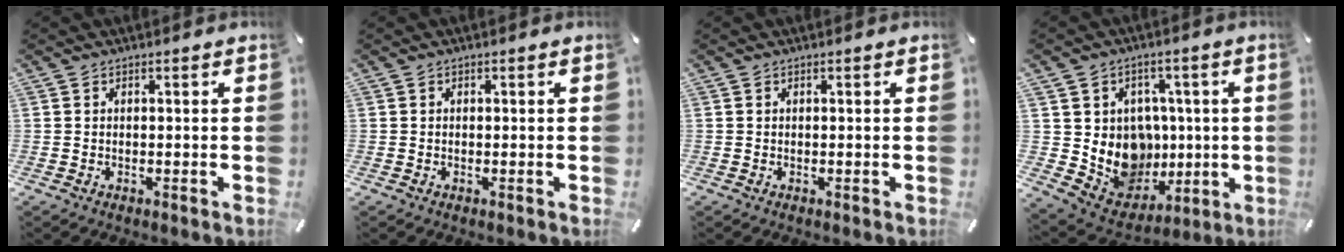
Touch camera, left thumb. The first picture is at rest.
{"total": 0.0}
{"total": 0.0}
{"total": 12.5, "force": [1.0, 11.9, 3.9], "torque": [-0.069, -0.026, 0.048]}